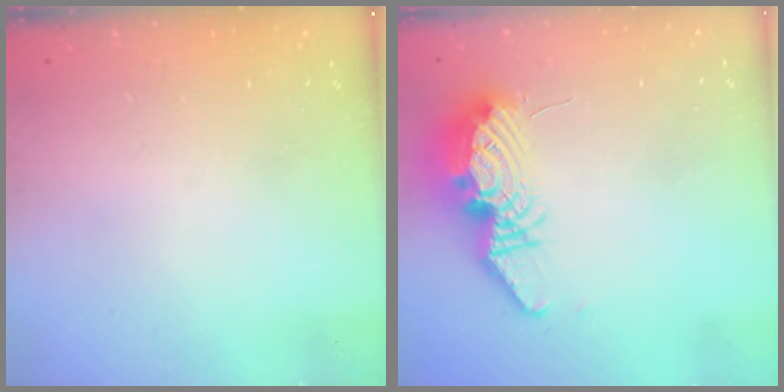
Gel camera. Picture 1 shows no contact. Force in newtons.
{"total": 13.3, "press": 13.2, "slide": 1.7}